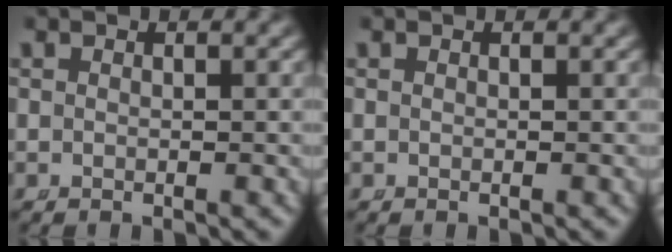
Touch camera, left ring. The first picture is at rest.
{"total": 0.0}